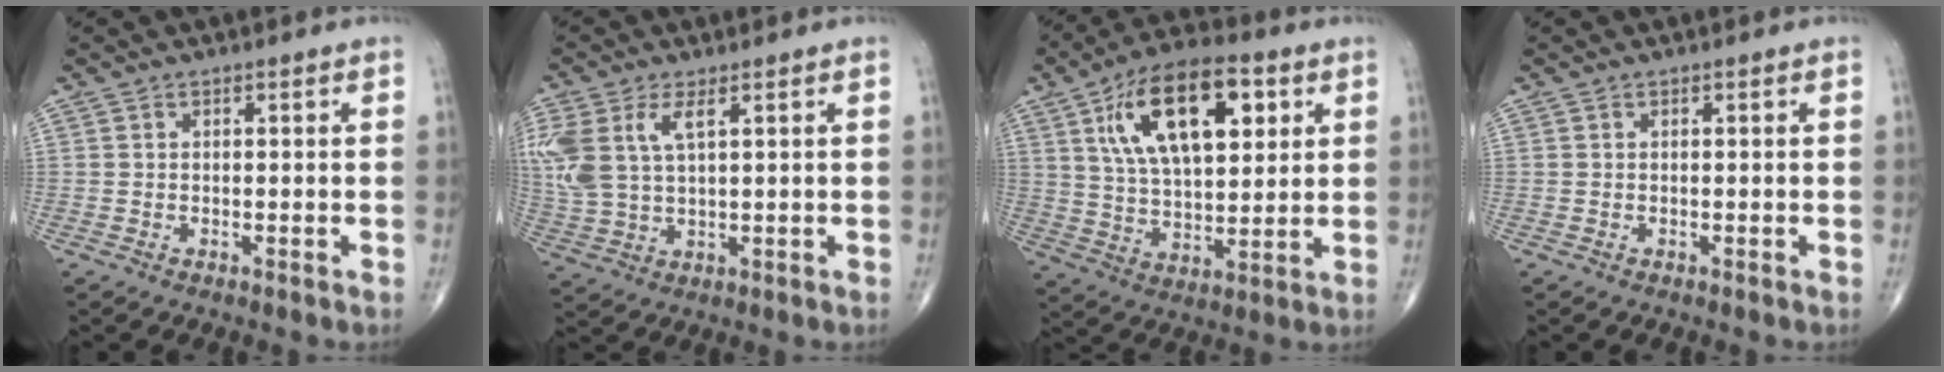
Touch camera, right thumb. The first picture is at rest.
{"total": 11.8, "force": [4.1, 6.1, 9.3], "torque": [-0.231, 0.003, 0.091]}
{"total": 19.6, "force": [7.1, 9.3, 15.7], "torque": [-0.235, -0.010, 0.121]}
{"total": 0.0}